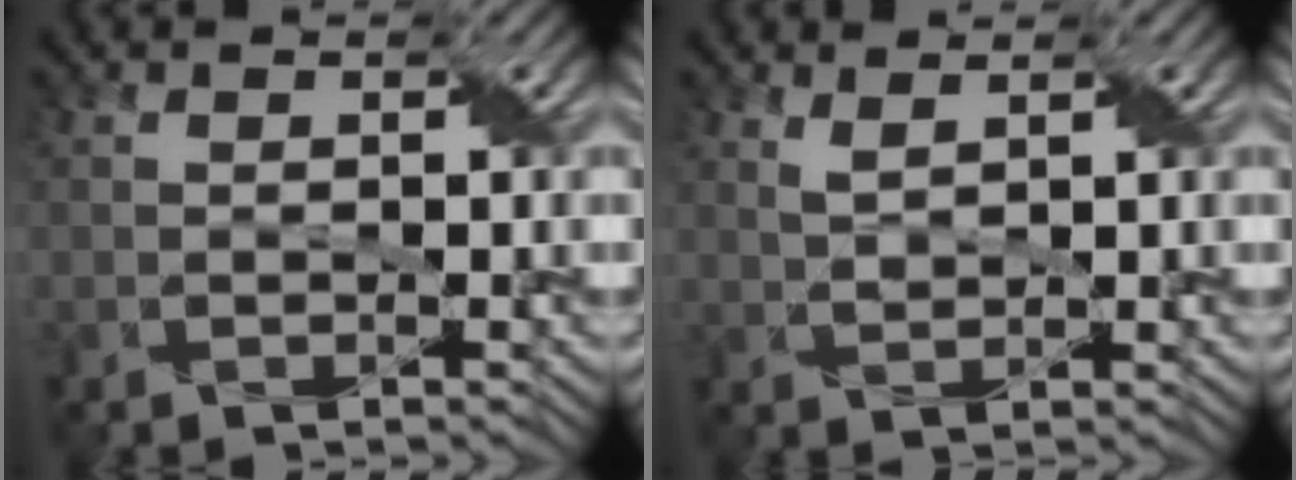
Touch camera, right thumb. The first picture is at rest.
{"total": 1.8, "force": [1.4, 0.3, 1.2], "torque": [-0.031, 0.000, 0.033]}